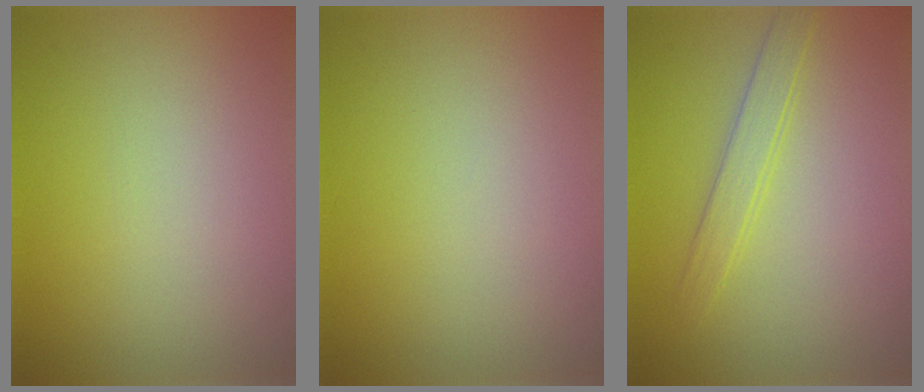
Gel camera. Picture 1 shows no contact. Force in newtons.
{"total": 0.0}
{"total": 2.1, "press": 2.1, "slide": 0.1}